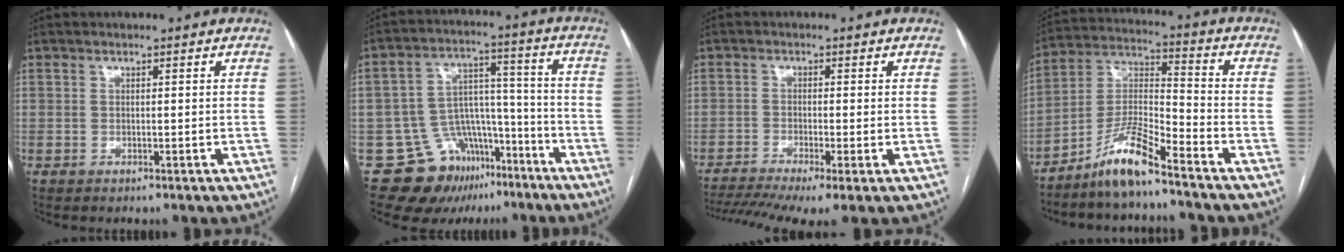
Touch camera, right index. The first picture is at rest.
{"total": 13.1, "force": [-8.6, 9.0, 3.8], "torque": [-0.051, 0.073, -0.126]}
{"total": 10.6, "force": [-7.1, 1.7, 7.7], "torque": [-0.146, -0.012, -0.117]}
{"total": 9.2, "force": [-7.2, 0.5, 5.7], "torque": [-0.120, 0.000, -0.142]}